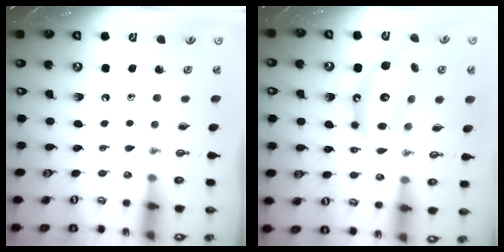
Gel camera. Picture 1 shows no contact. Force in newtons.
{"total": 16.6, "press": 16.5, "slide": 1.9}